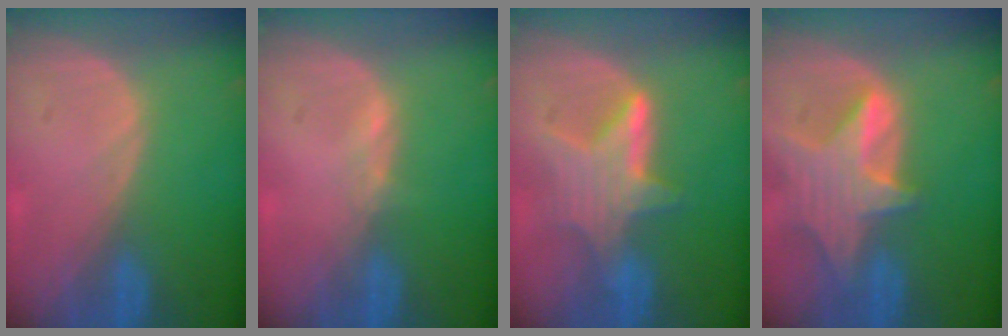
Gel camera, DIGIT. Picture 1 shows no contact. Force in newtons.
{"total": 0.7, "press": 0.7, "slide": 0.2}
{"total": 6.5, "press": 6.4, "slide": 1.0}
{"total": 8.4, "press": 7.6, "slide": 3.5}